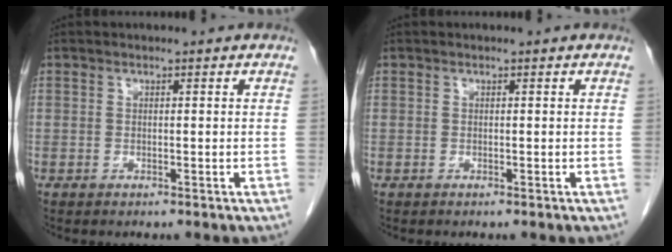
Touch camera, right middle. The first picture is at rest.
{"total": 0.0}